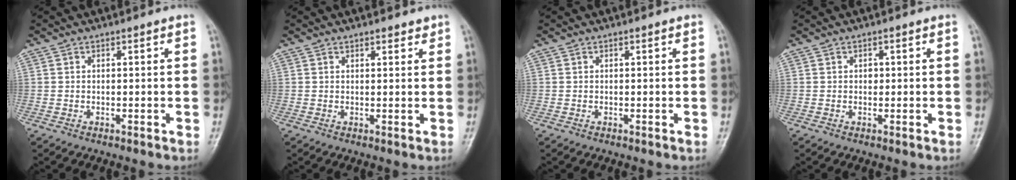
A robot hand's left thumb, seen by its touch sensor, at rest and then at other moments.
{"total": 1.8, "force": [1.5, 0.8, 0.8], "torque": [-0.002, -0.007, 0.017]}
{"total": 0.0}
{"total": 0.8, "force": [0.1, 0.7, 0.4], "torque": [0.000, 0.003, 0.000]}